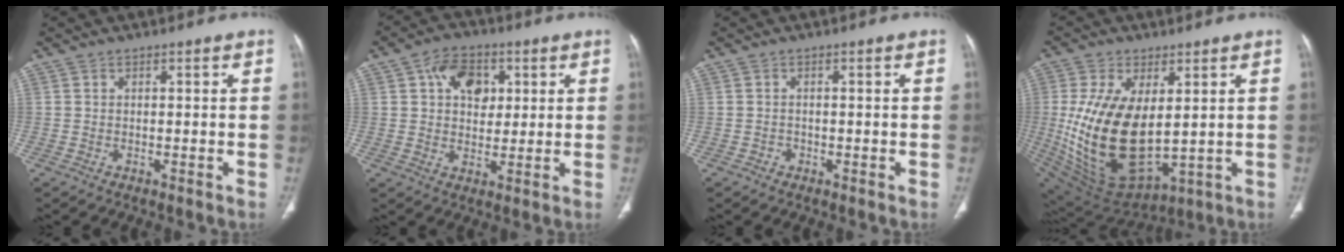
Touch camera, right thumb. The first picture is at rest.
{"total": 8.9, "force": [2.9, 6.2, 5.6], "torque": [-0.051, -0.004, 0.044]}
{"total": 0.8, "force": [-0.4, 0.7, 0.1], "torque": [0.004, 0.004, -0.012]}
{"total": 20.4, "force": [1.5, 11.1, 17.0], "torque": [-0.324, -0.028, 0.054]}